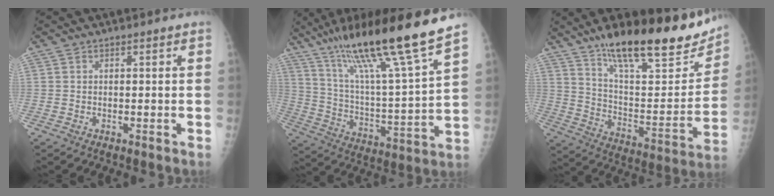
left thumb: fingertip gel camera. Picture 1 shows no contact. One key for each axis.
{"total": 23.6, "fx": 17.1, "fy": 1.2, "fz": 16.2, "tx": -0.258, "ty": -0.061, "tz": 0.301}
{"total": 26.4, "fx": 18.5, "fy": 7.6, "fz": 17.2, "tx": -0.221, "ty": -0.075, "tz": 0.295}